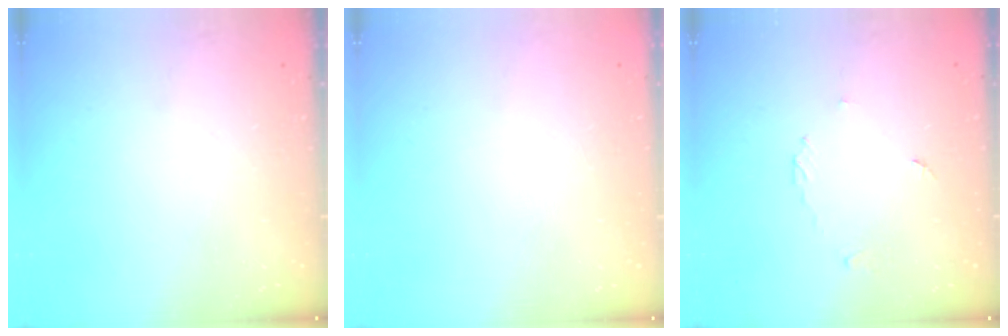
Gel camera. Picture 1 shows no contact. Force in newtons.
{"total": 1.9, "press": 1.9, "slide": 0.1}
{"total": 2.7, "press": 2.7, "slide": 0.4}